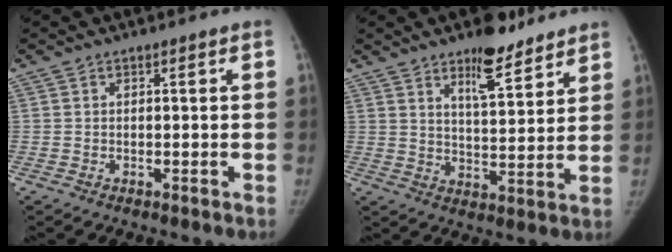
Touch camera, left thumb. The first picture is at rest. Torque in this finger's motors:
{"motor_torque": [1.58, 0.27, 1.13, -0.71, 0.25]}